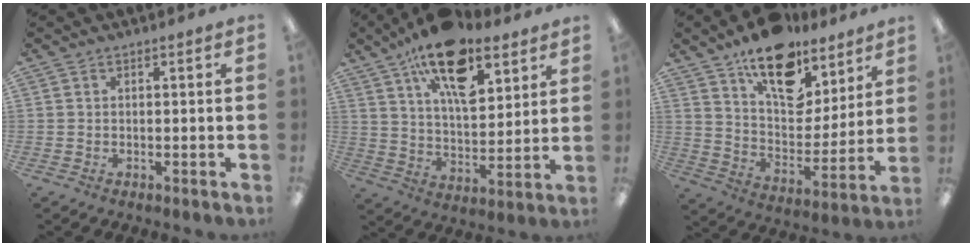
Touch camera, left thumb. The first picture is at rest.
{"total": 18.7, "force": [11.2, 8.6, 12.2], "torque": [-0.192, -0.051, 0.190]}
{"total": 17.8, "force": [12.8, 9.1, 8.4], "torque": [-0.134, -0.080, 0.229]}